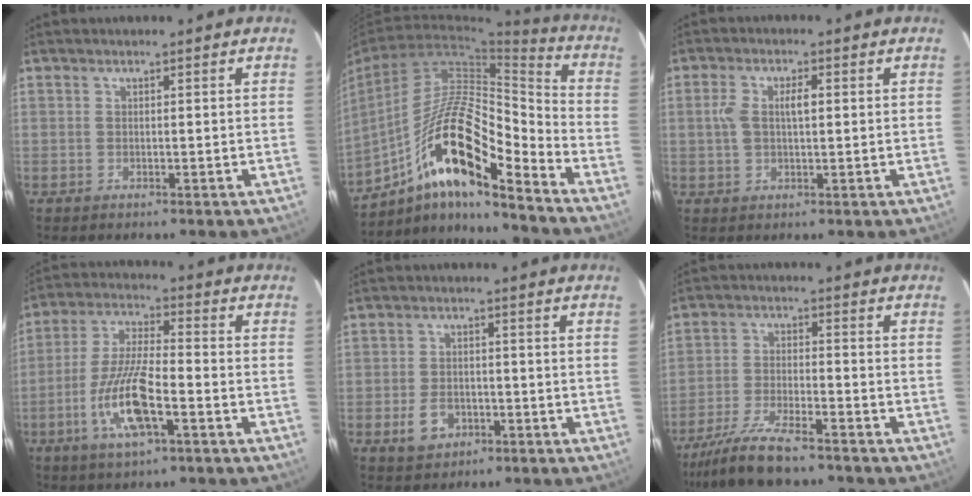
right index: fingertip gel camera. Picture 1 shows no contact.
{"total": 17.9, "force": [-10.6, 3.3, 14.0], "torque": [-0.267, 0.016, -0.184]}
{"total": 4.8, "force": [0.7, 1.9, 4.3], "torque": [-0.095, 0.014, 0.015]}
{"total": 11.6, "force": [-4.4, 2.3, 10.5], "torque": [-0.216, -0.005, -0.081]}
{"total": 4.6, "force": [-1.9, 3.4, 2.4], "torque": [-0.048, 0.001, -0.026]}
{"total": 10.6, "force": [-8.9, 1.3, 5.7], "torque": [-0.104, -0.029, -0.155]}